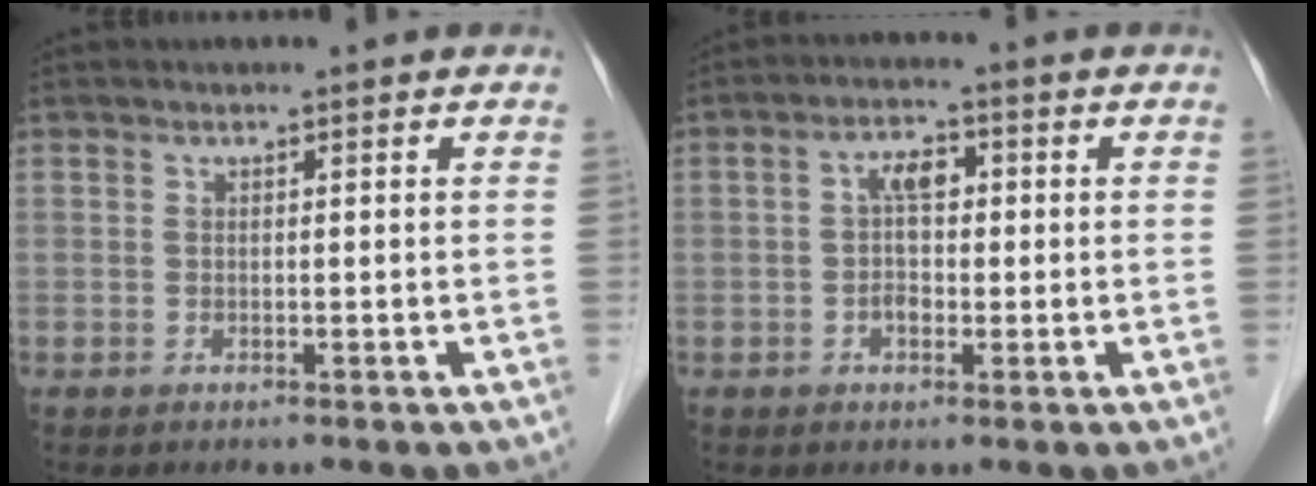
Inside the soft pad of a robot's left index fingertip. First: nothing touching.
{"total": 4.0, "force": [-0.1, 2.3, 3.2], "torque": [-0.066, 0.016, -0.005]}